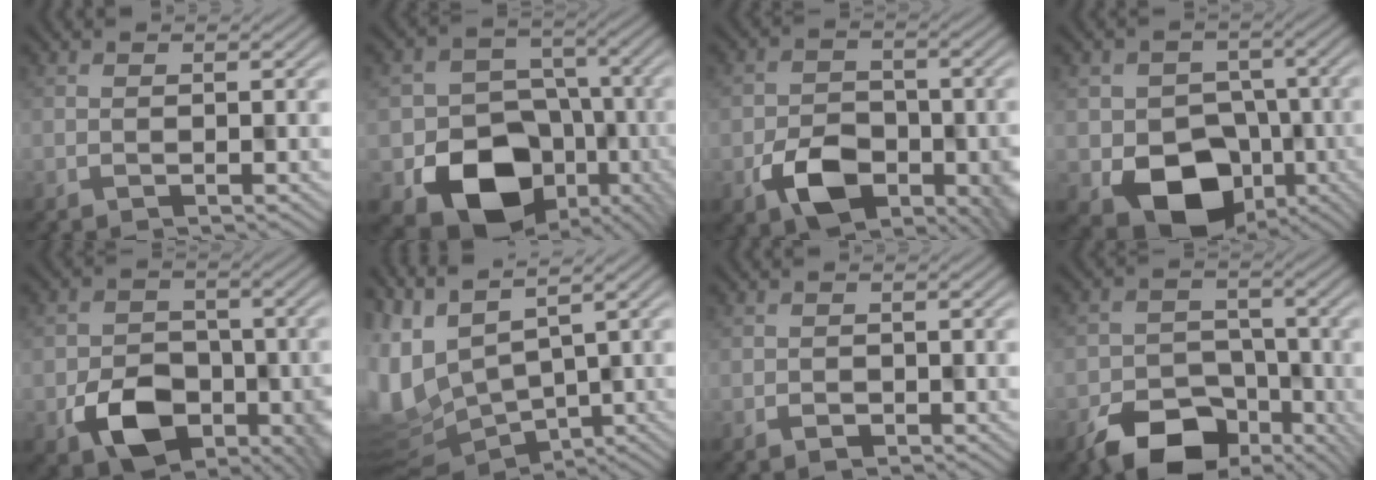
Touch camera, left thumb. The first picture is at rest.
{"total": 14.4, "force": [-5.3, 11.5, 6.7], "torque": [-0.107, -0.054, -0.073]}
{"total": 7.7, "force": [-3.0, 5.4, 4.6], "torque": [-0.082, -0.018, -0.047]}
{"total": 12.1, "force": [-4.2, 9.4, 6.4], "torque": [-0.111, -0.045, -0.065]}
{"total": 8.9, "force": [-3.1, 6.6, 5.1], "torque": [-0.093, -0.026, -0.047]}
{"total": 11.0, "force": [1.6, 7.0, 8.4], "torque": [-0.228, -0.035, 0.103]}
{"total": 1.1, "force": [-0.4, 1.0, 0.4], "torque": [-0.005, -0.001, -0.006]}
{"total": 9.5, "force": [-5.4, 6.2, 4.6], "torque": [-0.078, -0.019, -0.092]}